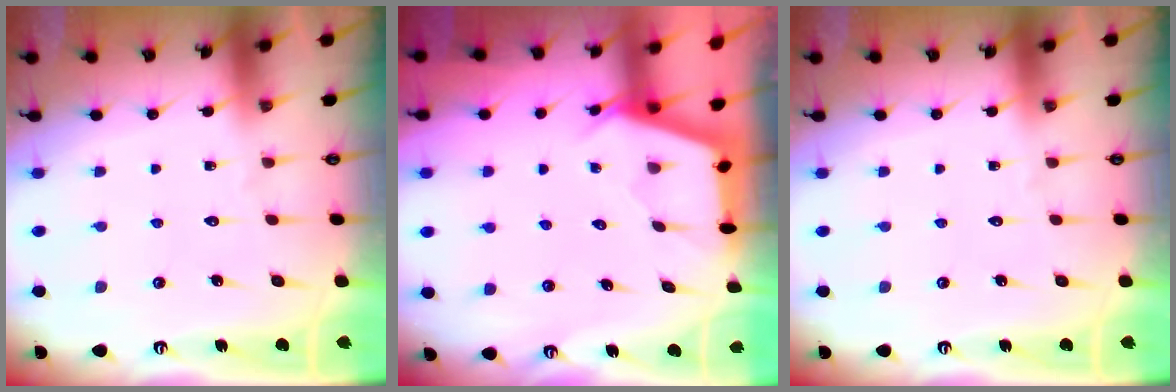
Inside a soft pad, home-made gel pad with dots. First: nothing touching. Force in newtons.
{"total": 2.7, "press": 2.7, "slide": 0.3}
{"total": 0.0}